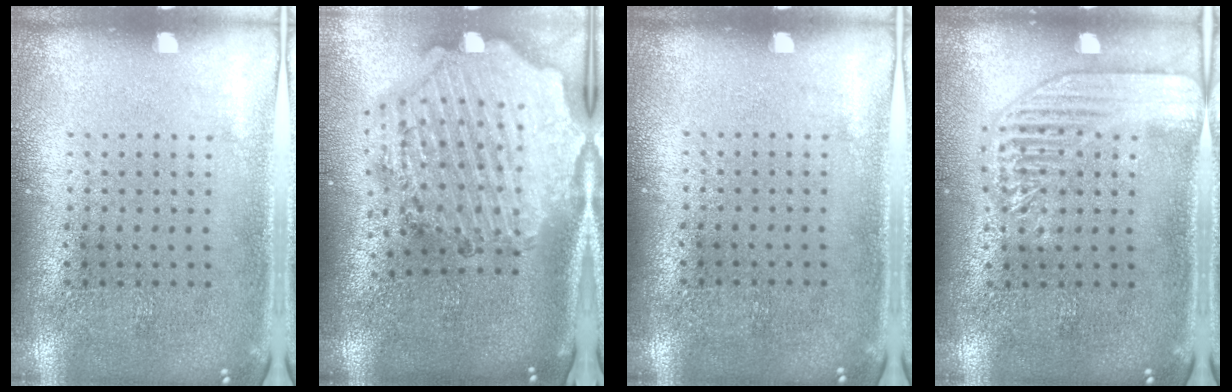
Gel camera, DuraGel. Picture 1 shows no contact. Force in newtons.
{"total": 3.3, "press": 2.8, "slide": 1.7}
{"total": 0.0}
{"total": 2.0, "press": 1.8, "slide": 0.7}